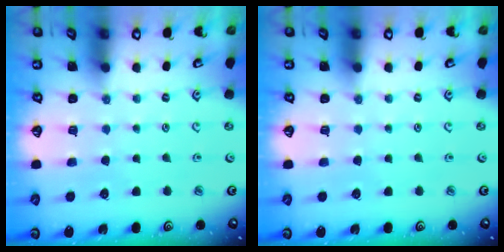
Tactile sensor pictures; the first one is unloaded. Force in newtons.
{"total": 0.0}